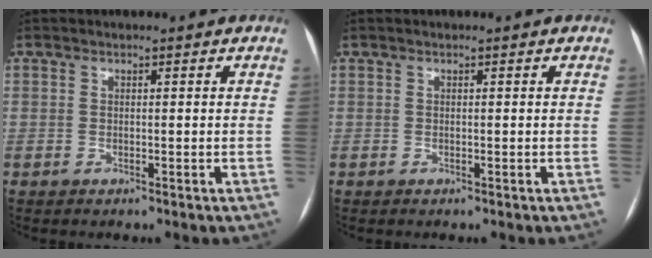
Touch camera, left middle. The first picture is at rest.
{"total": 0.0}